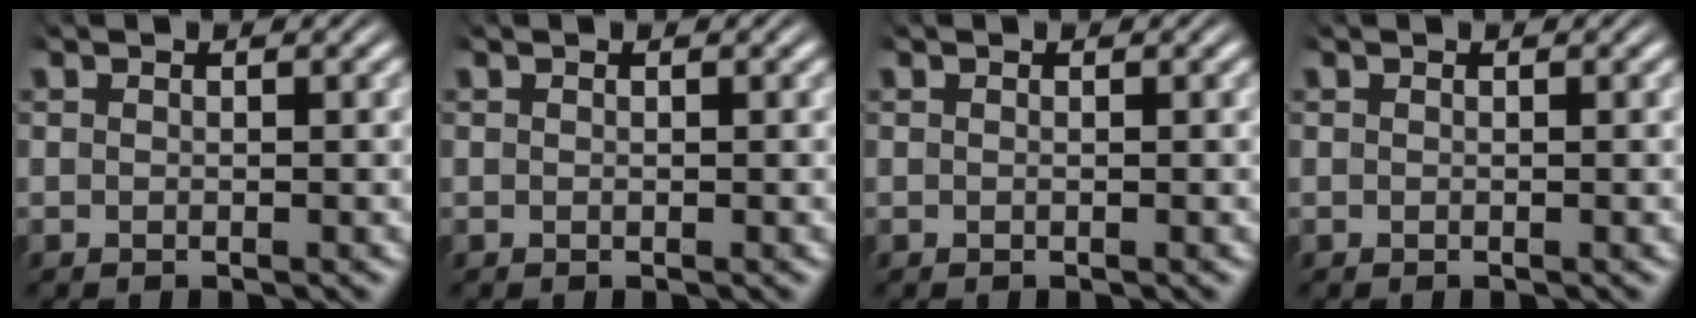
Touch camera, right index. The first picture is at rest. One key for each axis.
{"total": 0.0}
{"total": 0.0}
{"total": 0.0}